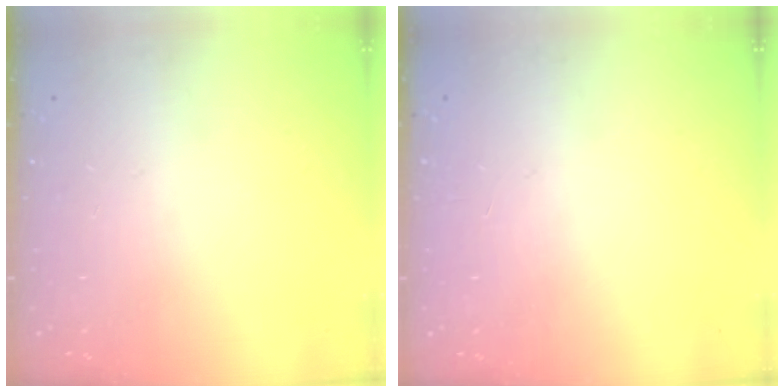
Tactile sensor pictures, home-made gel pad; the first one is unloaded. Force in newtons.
{"total": 0.0}